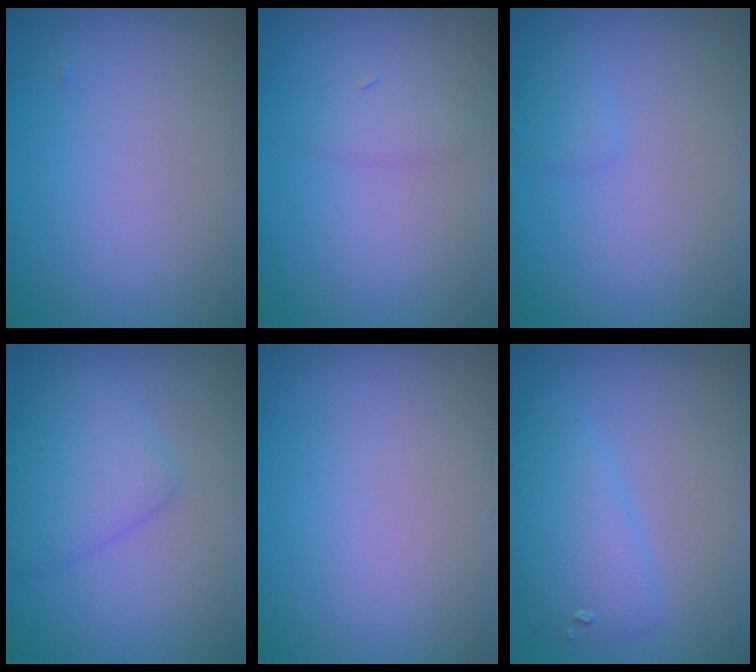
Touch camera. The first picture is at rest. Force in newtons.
{"total": 1.3, "press": 1.3, "slide": 0.1}
{"total": 0.8, "press": 0.7, "slide": 0.1}
{"total": 3.0, "press": 3.0, "slide": 0.1}
{"total": 0.0}
{"total": 2.6, "press": 2.6, "slide": 0.2}